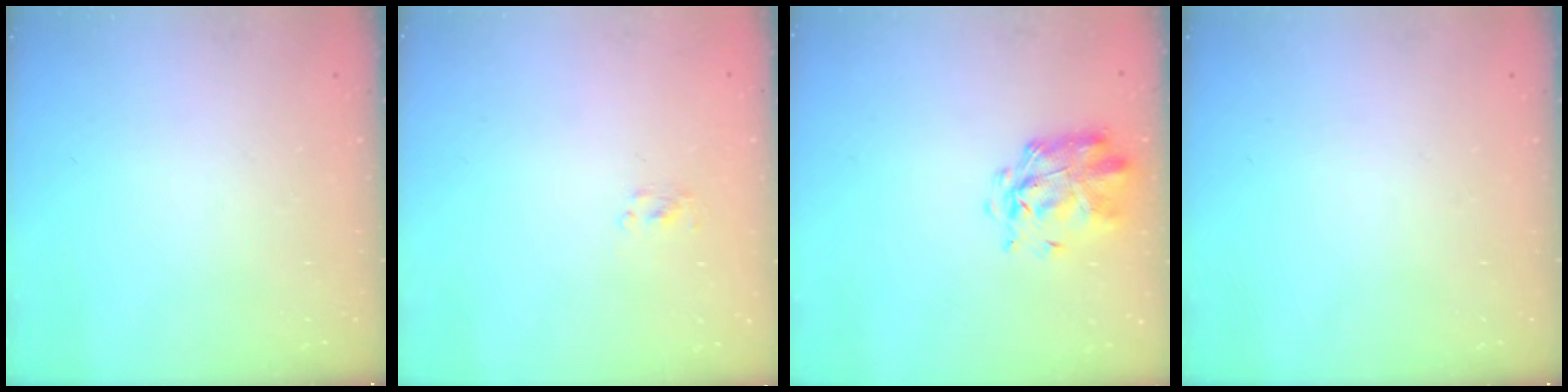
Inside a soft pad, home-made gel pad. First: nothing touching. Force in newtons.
{"total": 1.8, "press": 1.6, "slide": 0.8}
{"total": 3.0, "press": 2.9, "slide": 0.7}
{"total": 0.0}